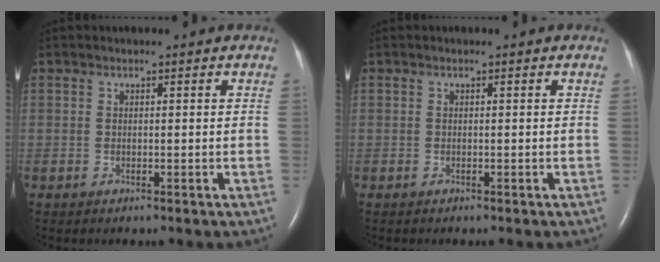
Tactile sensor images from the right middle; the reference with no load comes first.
{"total": 0.0}